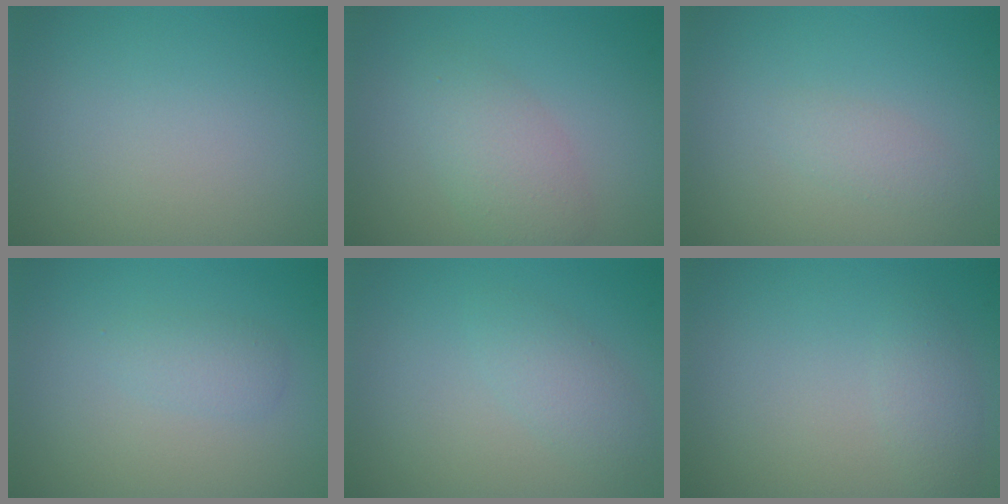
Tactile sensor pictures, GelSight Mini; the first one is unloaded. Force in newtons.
{"total": 3.1, "press": 3.1, "slide": 0.0}
{"total": 1.3, "press": 1.3, "slide": 0.0}
{"total": 1.4, "press": 1.4, "slide": 0.0}
{"total": 2.1, "press": 2.1, "slide": 0.1}
{"total": 1.4, "press": 1.4, "slide": 0.1}